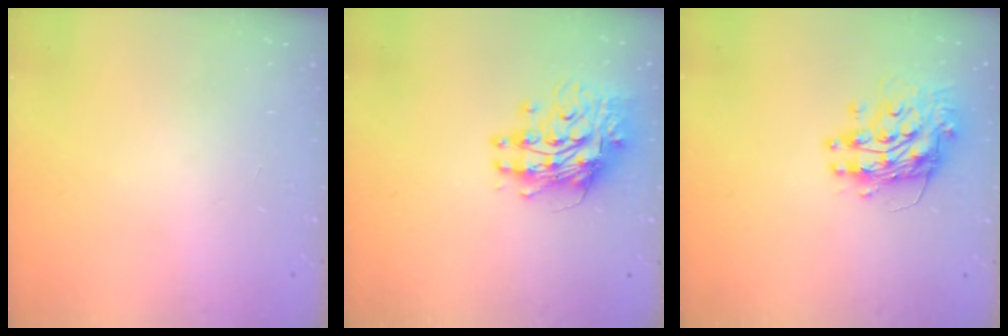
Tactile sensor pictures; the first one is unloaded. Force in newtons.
{"total": 12.0, "press": 11.9, "slide": 1.1}
{"total": 11.7, "press": 11.6, "slide": 1.2}